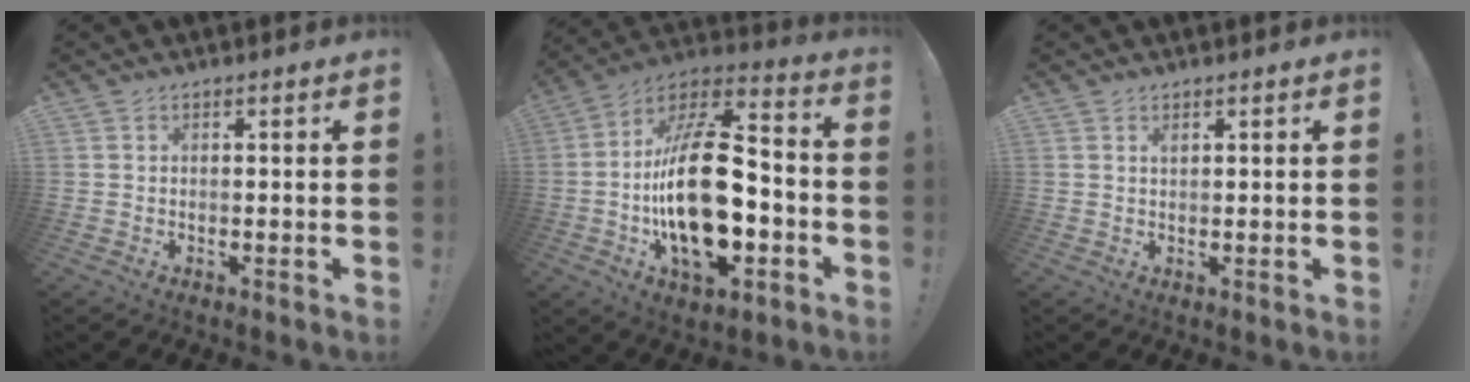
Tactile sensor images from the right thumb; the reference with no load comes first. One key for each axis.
{"total": 27.6, "fx": -4.3, "fy": 14.3, "fz": 23.2, "tx": -0.415, "ty": 0.028, "tz": -0.065}
{"total": 0.9, "fx": 0.6, "fy": 0.4, "fz": 0.5, "tx": 0.004, "ty": -0.006, "tz": 0.009}